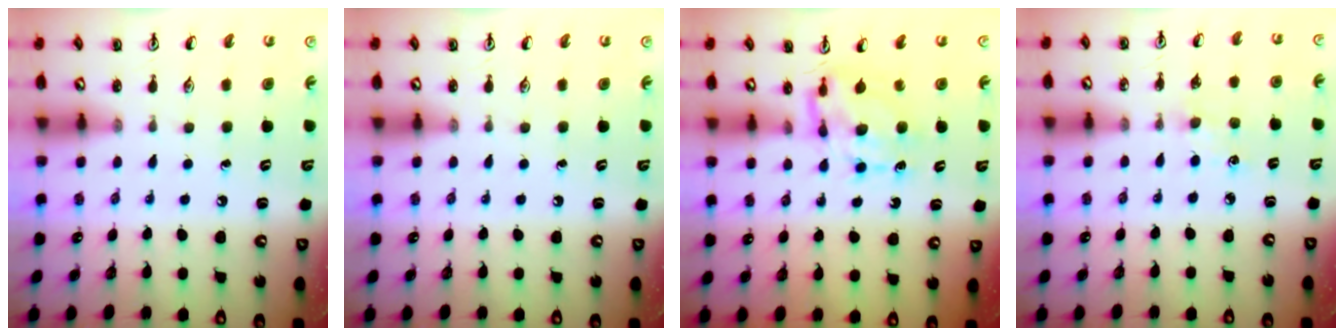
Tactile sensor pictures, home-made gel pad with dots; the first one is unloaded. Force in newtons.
{"total": 0.0}
{"total": 6.9, "press": 6.8, "slide": 0.7}
{"total": 2.8, "press": 2.7, "slide": 0.4}